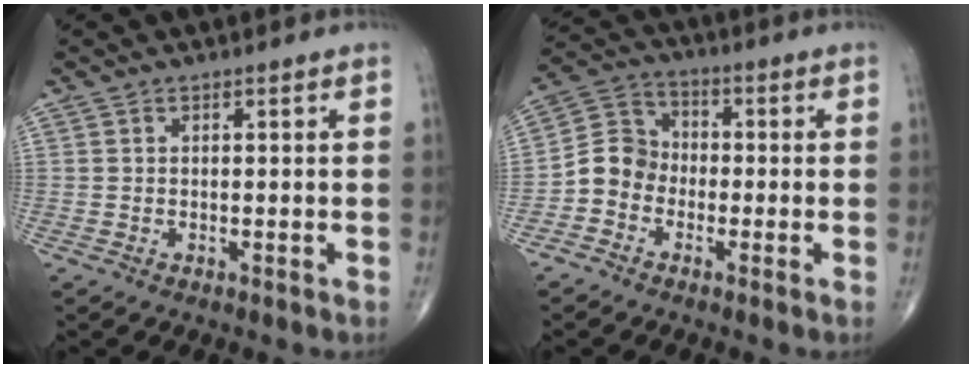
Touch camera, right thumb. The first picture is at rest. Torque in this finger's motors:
{"motor_torque": [0.48, 0.53, 0.32, -0.59, 0.03]}